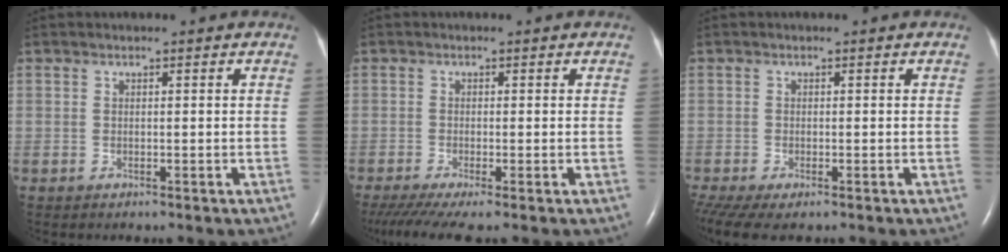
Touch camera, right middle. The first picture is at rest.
{"total": 6.4, "force": [-4.7, 0.5, 4.3], "torque": [-0.074, -0.018, -0.083]}
{"total": 6.5, "force": [-4.6, 2.2, 4.1], "torque": [-0.083, -0.015, -0.076]}